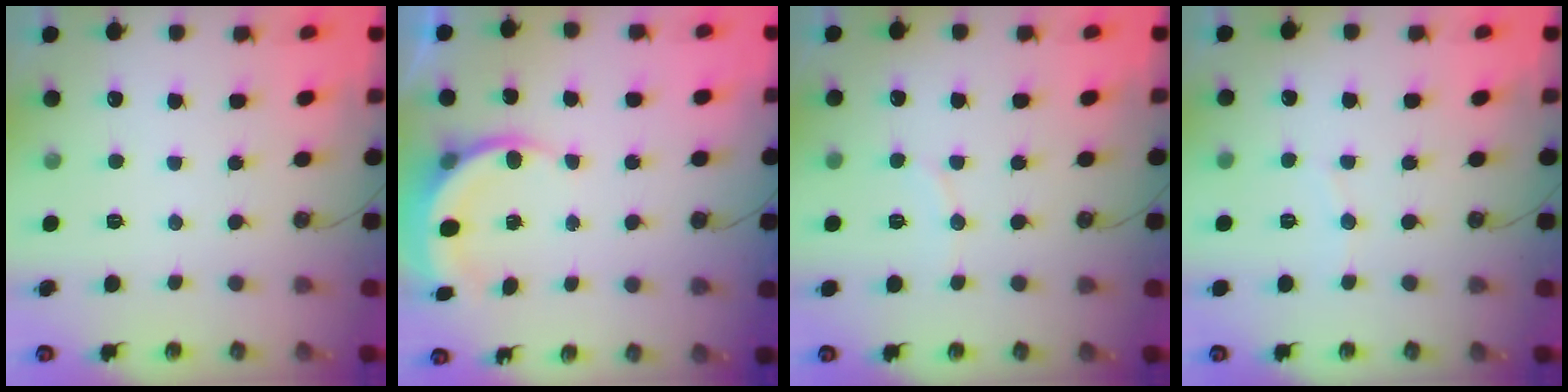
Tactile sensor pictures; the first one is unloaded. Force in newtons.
{"total": 5.7, "press": 5.6, "slide": 0.9}
{"total": 5.7, "press": 5.7, "slide": 0.6}
{"total": 3.4, "press": 3.2, "slide": 1.3}